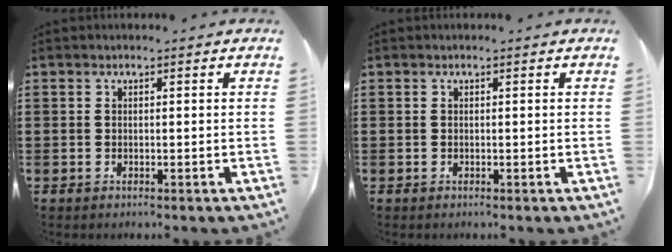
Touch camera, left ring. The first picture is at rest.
{"total": 0.0}